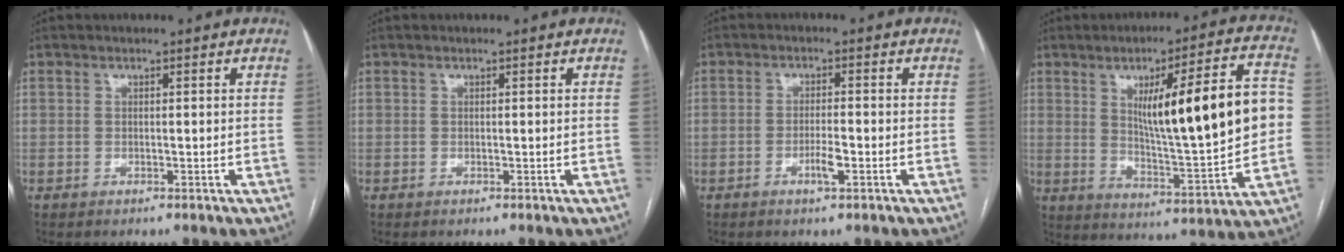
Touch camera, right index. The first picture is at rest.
{"total": 0.0}
{"total": 2.8, "force": [-1.2, 0.4, 2.5], "torque": [-0.047, 0.001, -0.019]}
{"total": 19.7, "force": [2.8, 2.4, 19.3], "torque": [-0.287, 0.015, 0.044]}